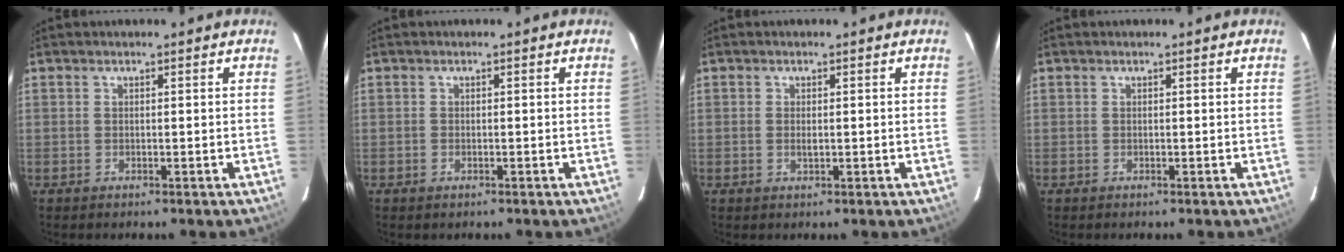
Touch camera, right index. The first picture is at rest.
{"total": 0.7, "force": [-0.5, 0.5, 0.2], "torque": [-0.003, 0.000, -0.007]}
{"total": 1.2, "force": [-0.1, 0.6, 1.0], "torque": [-0.017, 0.000, -0.001]}
{"total": 0.0}